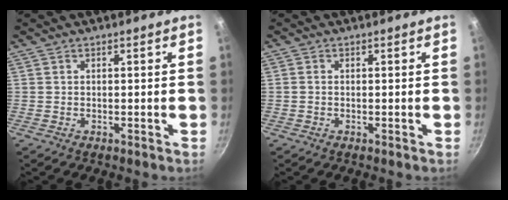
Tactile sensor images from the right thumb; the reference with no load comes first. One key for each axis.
{"total": 0.7, "fx": -0.1, "fy": 0.5, "fz": 0.4, "tx": -0.009, "ty": 0.003, "tz": -0.003}